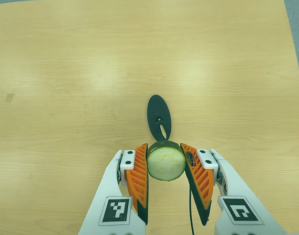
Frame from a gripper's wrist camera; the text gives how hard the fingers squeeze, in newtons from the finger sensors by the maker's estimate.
{"total": 11.6, "left": 10.6, "right": 12.5}